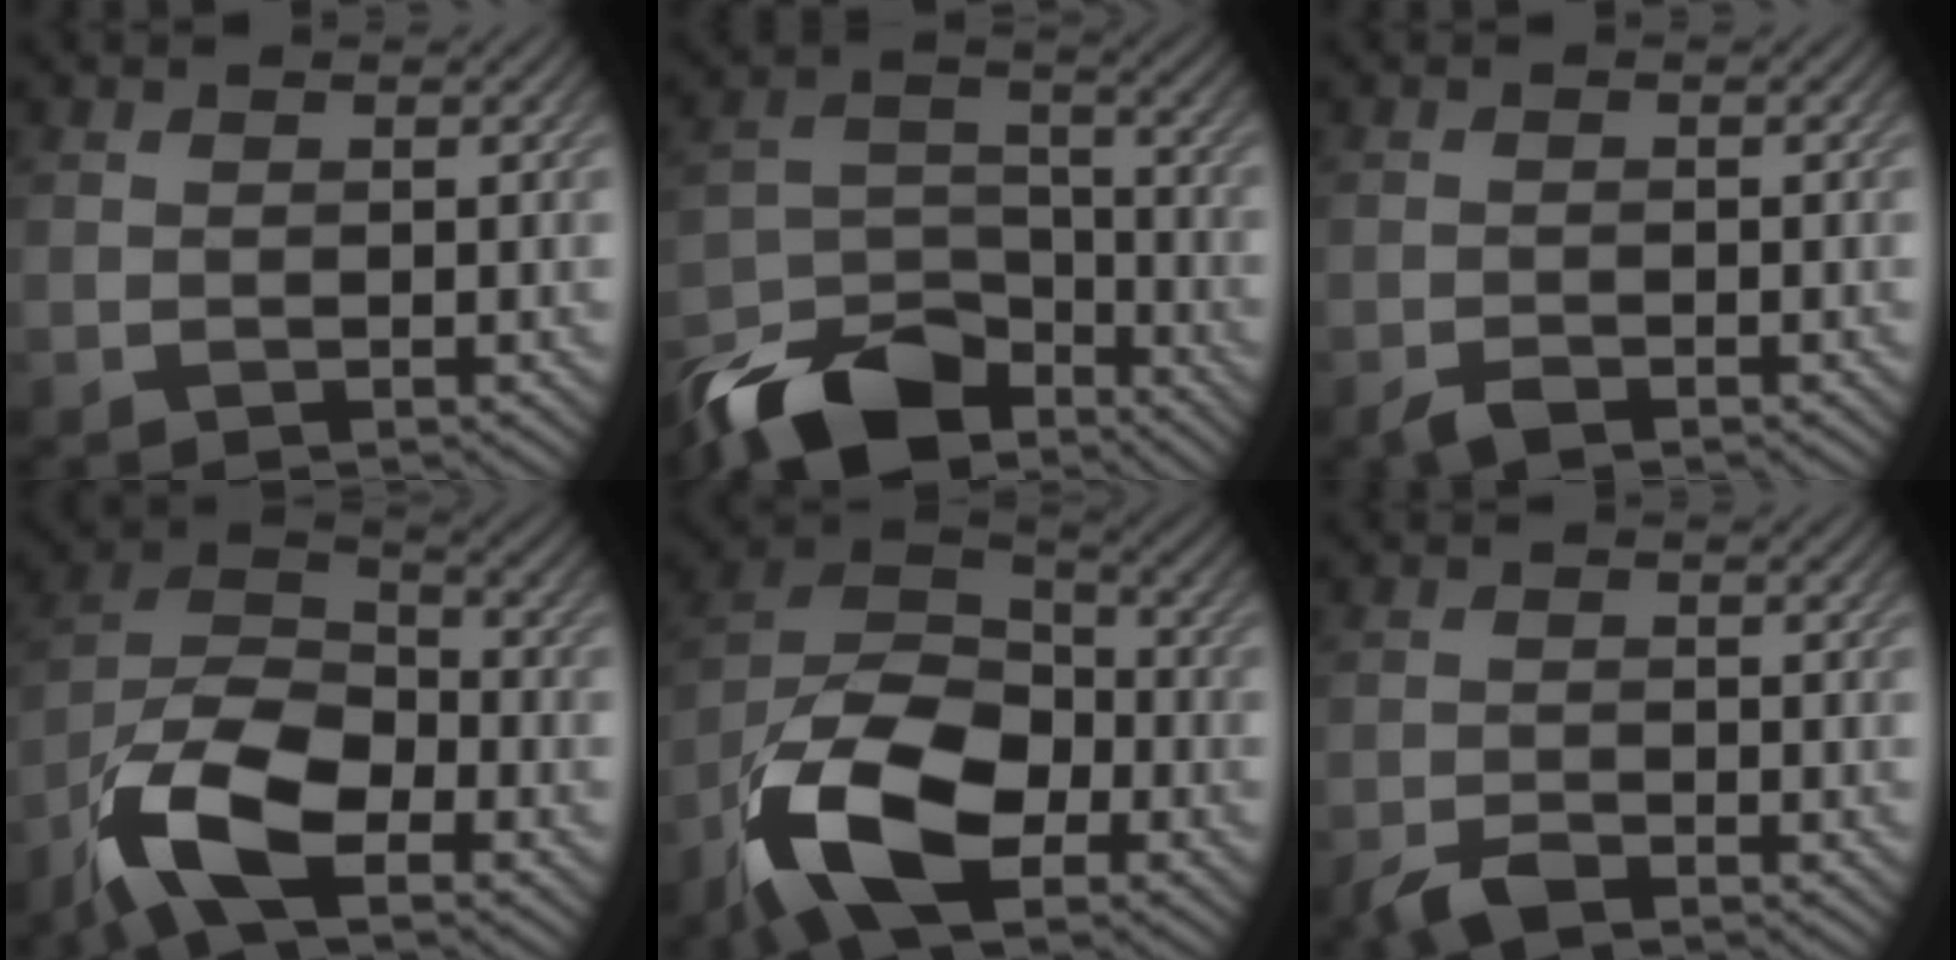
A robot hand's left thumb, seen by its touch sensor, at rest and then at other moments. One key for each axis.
{"total": 14.2, "fx": -11.1, "fy": 6.0, "fz": 6.5, "tx": -0.147, "ty": -0.009, "tz": -0.206}
{"total": 1.4, "fx": -1.1, "fy": 0.3, "fz": 0.7, "tx": -0.016, "ty": 0.001, "tz": -0.025}
{"total": 12.6, "fx": -7.6, "fy": 5.5, "fz": 8.4, "tx": -0.170, "ty": -0.002, "tz": -0.164}
{"total": 14.8, "fx": -7.9, "fy": 7.8, "fz": 9.9, "tx": -0.214, "ty": -0.022, "tz": -0.166}
{"total": 2.6, "fx": -2.1, "fy": 0.7, "fz": 1.3, "tx": -0.029, "ty": -0.001, "tz": -0.048}